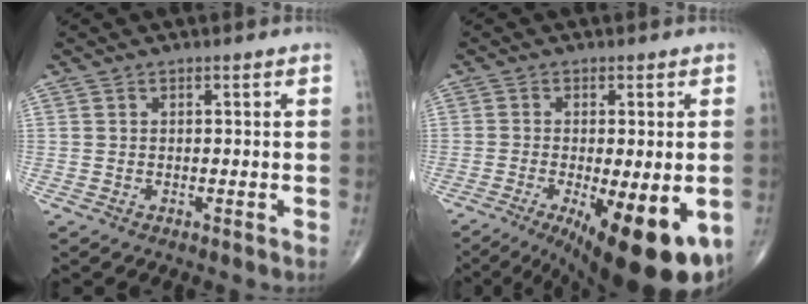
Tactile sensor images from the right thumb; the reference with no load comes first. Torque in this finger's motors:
{"motor_torque": [0.85, 1.72, 0.46, -0.37, 0.15]}